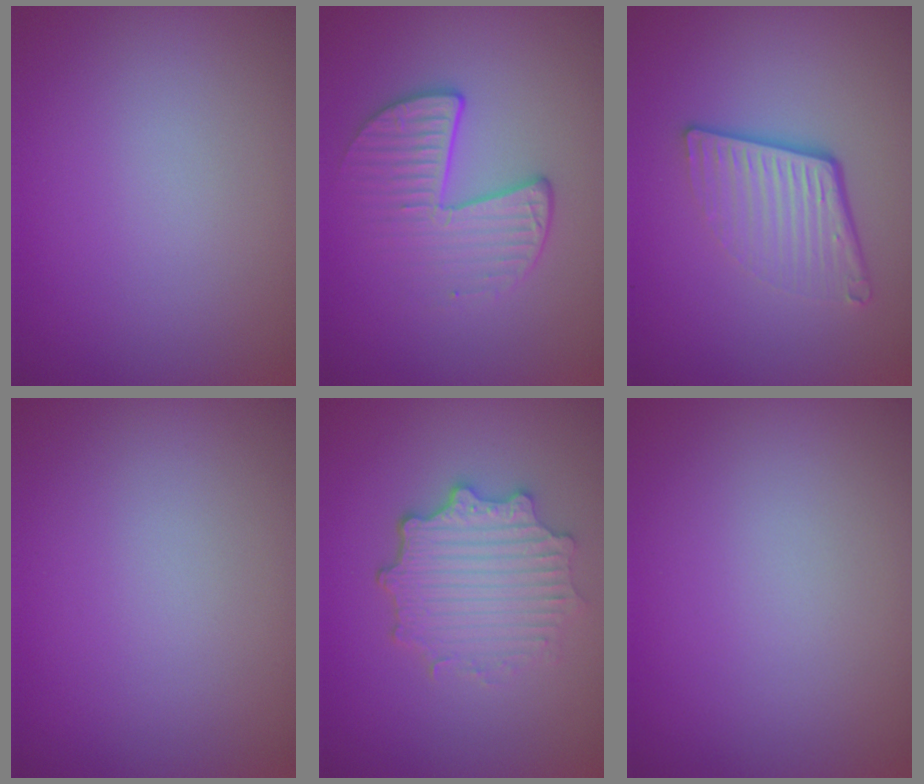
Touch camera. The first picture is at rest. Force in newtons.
{"total": 3.5, "press": 2.9, "slide": 2.0}
{"total": 4.5, "press": 2.8, "slide": 3.5}
{"total": 0.0}
{"total": 4.7, "press": 3.7, "slide": 2.9}
{"total": 0.0}